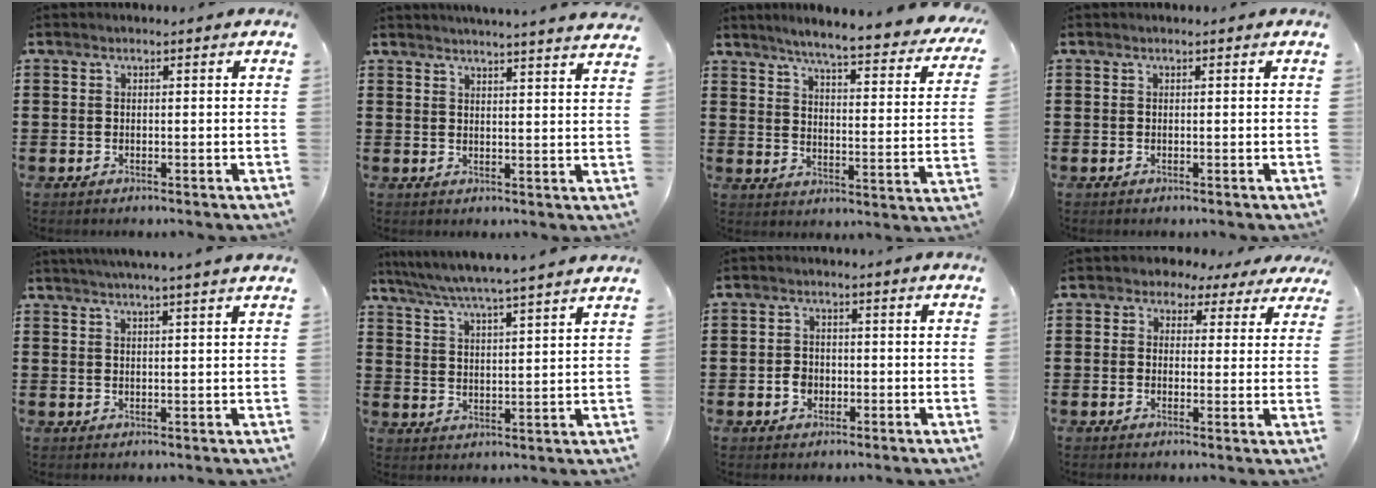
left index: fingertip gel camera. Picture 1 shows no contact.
{"total": 3.3, "force": [3.2, -0.9, 0.3], "torque": [-0.014, -0.020, 0.056]}
{"total": 5.3, "force": [4.6, -0.5, 2.5], "torque": [-0.064, -0.039, 0.068]}
{"total": 0.0}
{"total": 3.0, "force": [2.8, -0.9, 0.6], "torque": [-0.018, -0.010, 0.049]}
{"total": 5.1, "force": [4.7, -0.9, 1.9], "torque": [-0.057, -0.035, 0.077]}
{"total": 2.6, "force": [-0.8, 2.1, 1.2], "torque": [-0.027, 0.003, -0.017]}
{"total": 2.6, "force": [1.5, 2.1, 0.5], "torque": [-0.017, -0.003, 0.021]}